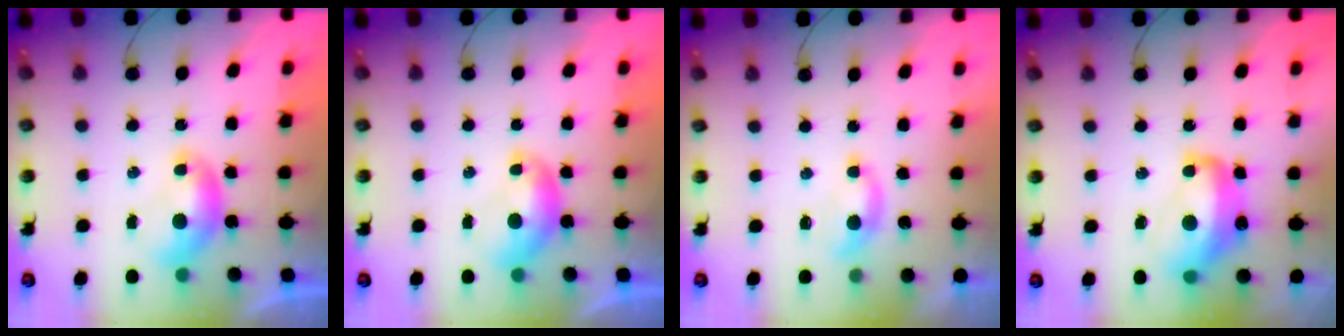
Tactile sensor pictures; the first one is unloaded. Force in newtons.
{"total": 0.0}
{"total": 1.0, "press": 0.9, "slide": 0.5}
{"total": 8.9, "press": 8.9, "slide": 0.9}